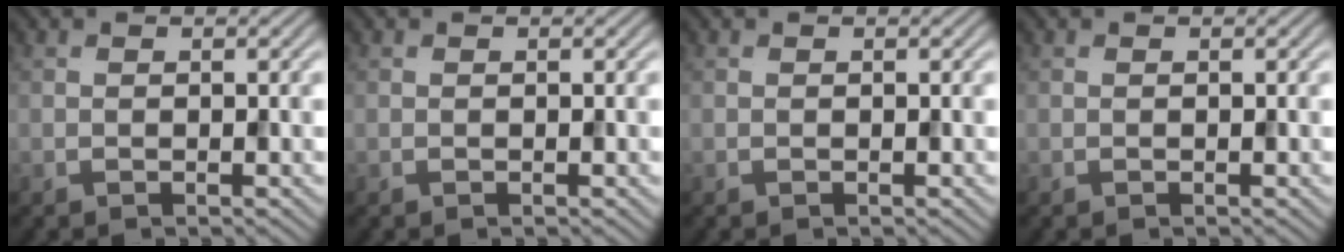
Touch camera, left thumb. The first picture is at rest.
{"total": 0.0}
{"total": 0.0}
{"total": 0.0}